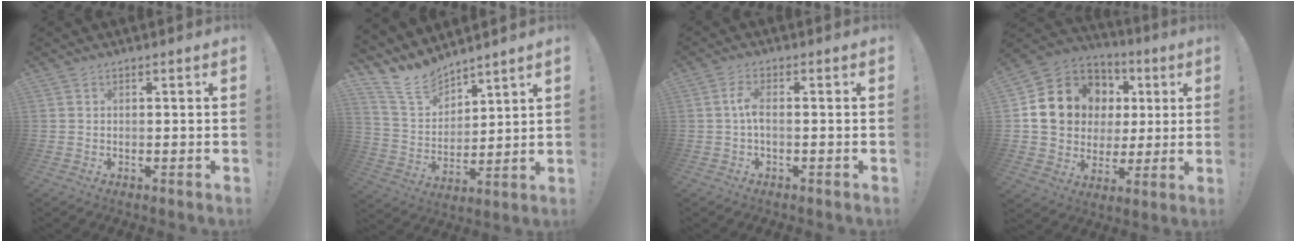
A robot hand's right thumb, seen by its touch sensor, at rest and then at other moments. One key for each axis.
{"total": 12.2, "fx": 10.9, "fy": 4.6, "fz": 3.0, "tx": -0.088, "ty": -0.080, "tz": 0.209}
{"total": 4.3, "fx": -0.1, "fy": 1.3, "fz": 4.1, "tx": -0.087, "ty": 0.000, "tz": -0.003}
{"total": 16.4, "fx": 4.5, "fy": 13.8, "fz": 7.5, "tx": -0.099, "ty": -0.014, "tz": 0.113}